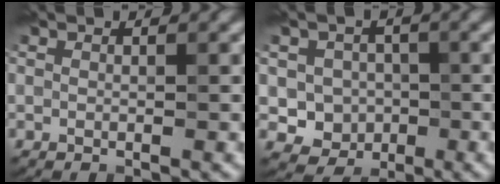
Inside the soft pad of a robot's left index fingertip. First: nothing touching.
{"total": 3.9, "force": [-0.5, 3.6, 1.4], "torque": [-0.013, -0.002, -0.014]}